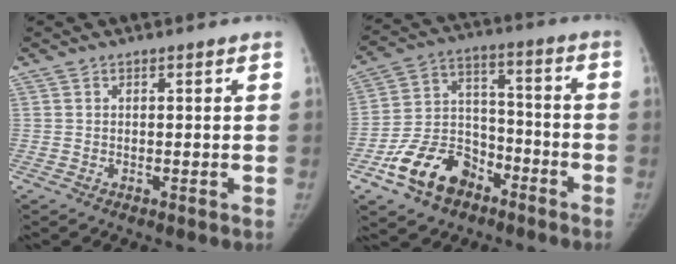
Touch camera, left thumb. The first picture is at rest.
{"total": 14.4, "force": [-8.6, 9.4, 6.6], "torque": [-0.086, 0.071, -0.153]}